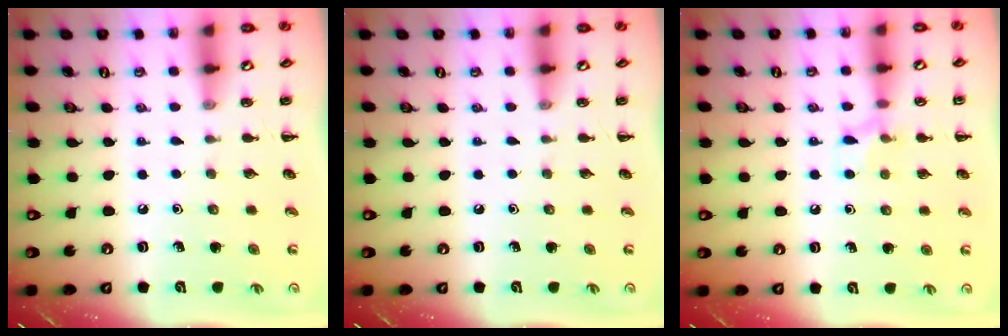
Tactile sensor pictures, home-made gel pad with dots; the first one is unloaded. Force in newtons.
{"total": 0.0}
{"total": 6.5, "press": 6.1, "slide": 2.3}